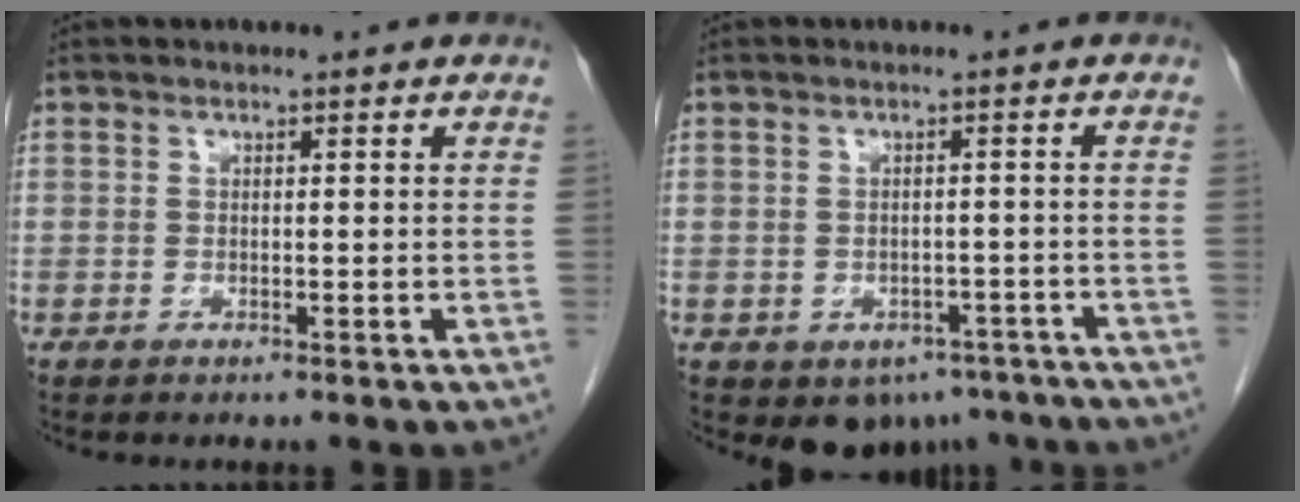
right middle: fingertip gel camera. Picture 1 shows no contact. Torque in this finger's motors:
{"motor_torque": [0.05, -0.05, -0.05, 0.01]}